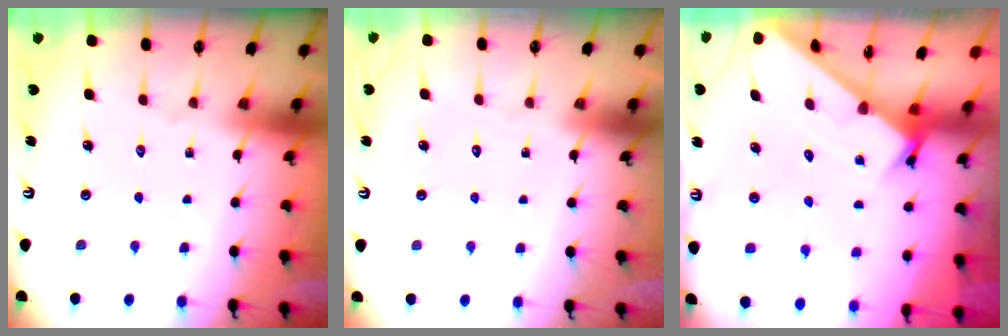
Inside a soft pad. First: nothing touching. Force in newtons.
{"total": 1.6, "press": 1.6, "slide": 0.1}
{"total": 1.8, "press": 1.8, "slide": 0.1}